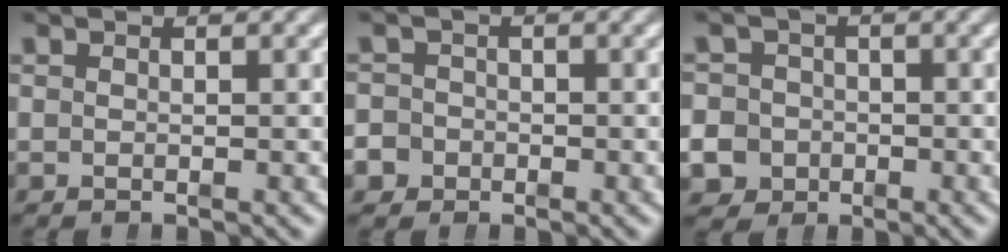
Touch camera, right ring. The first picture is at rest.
{"total": 3.7, "force": [-1.7, 3.3, 0.3], "torque": [-0.014, -0.018, -0.030]}
{"total": 7.6, "force": [-2.4, 6.9, 1.9], "torque": [-0.047, -0.034, -0.038]}